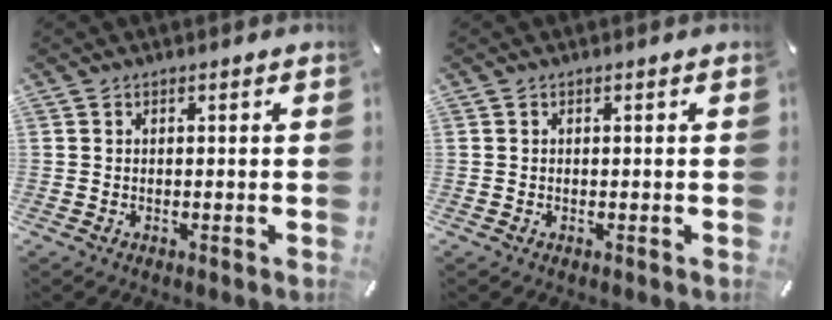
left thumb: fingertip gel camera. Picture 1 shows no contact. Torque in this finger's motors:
{"motor_torque": [0.02, 0.02, 0.04, 0.06, 0.00]}